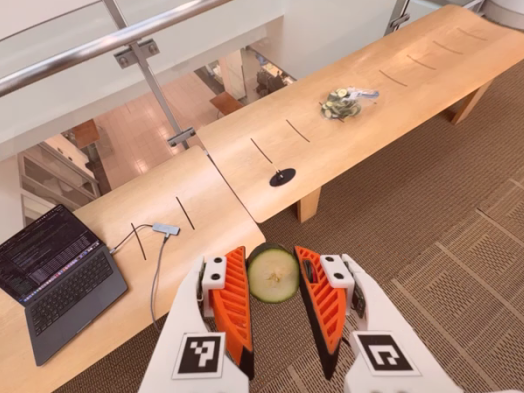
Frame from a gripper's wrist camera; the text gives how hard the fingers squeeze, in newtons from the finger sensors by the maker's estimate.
{"total": 8.7, "left": 8.5, "right": 8.9}